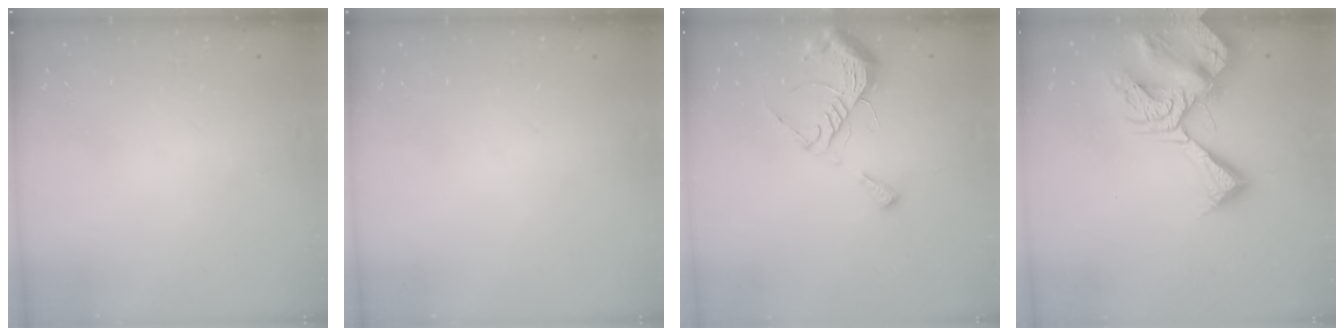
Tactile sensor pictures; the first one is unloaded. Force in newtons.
{"total": 0.0}
{"total": 11.3, "press": 11.3, "slide": 0.8}
{"total": 12.4, "press": 12.3, "slide": 1.6}